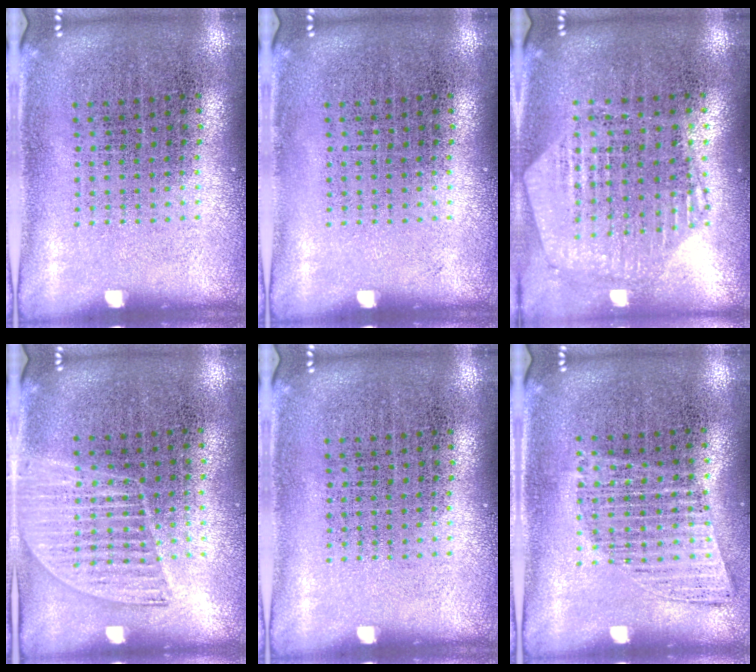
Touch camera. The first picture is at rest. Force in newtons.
{"total": 0.0}
{"total": 1.1, "press": 1.1, "slide": 0.2}
{"total": 1.4, "press": 1.2, "slide": 0.6}
{"total": 0.0}
{"total": 0.9, "press": 0.9, "slide": 0.3}